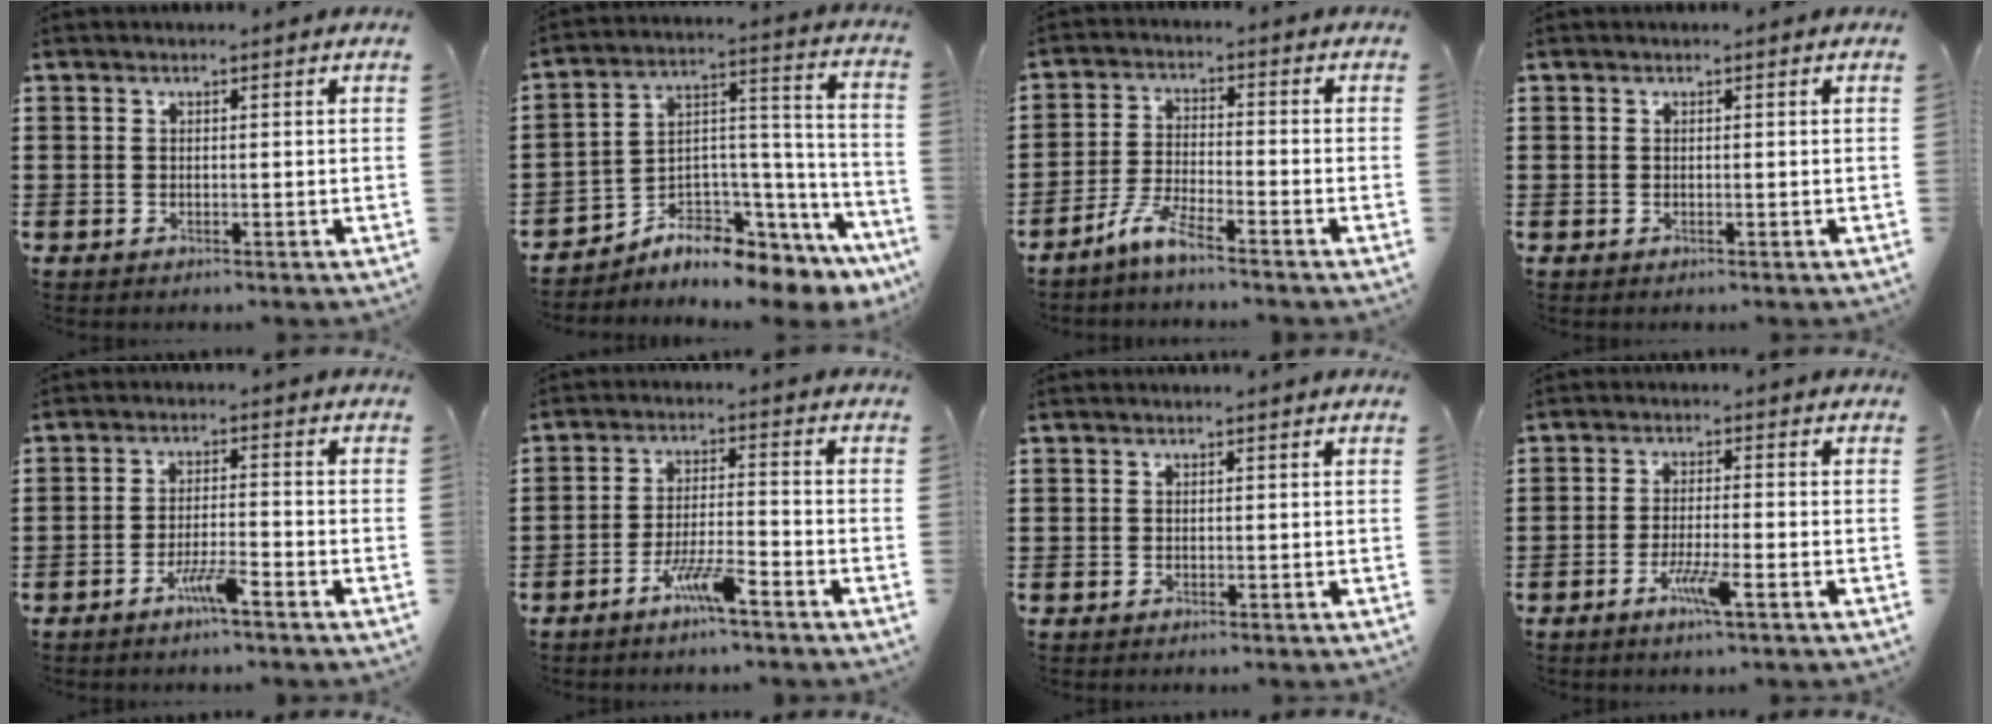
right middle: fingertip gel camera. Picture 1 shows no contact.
{"total": 6.0, "force": [-5.3, 2.3, 1.8], "torque": [-0.033, -0.010, -0.099]}
{"total": 5.3, "force": [-4.2, 0.4, 3.1], "torque": [-0.070, -0.006, -0.084]}
{"total": 0.0}
{"total": 4.3, "force": [-3.0, 0.3, 3.0], "torque": [-0.064, -0.001, -0.058]}
{"total": 5.8, "force": [-4.0, 0.5, 4.2], "torque": [-0.094, -0.006, -0.080]}
{"total": 0.0}
{"total": 4.6, "force": [-2.6, 0.4, 3.8], "torque": [-0.073, -0.007, -0.047]}